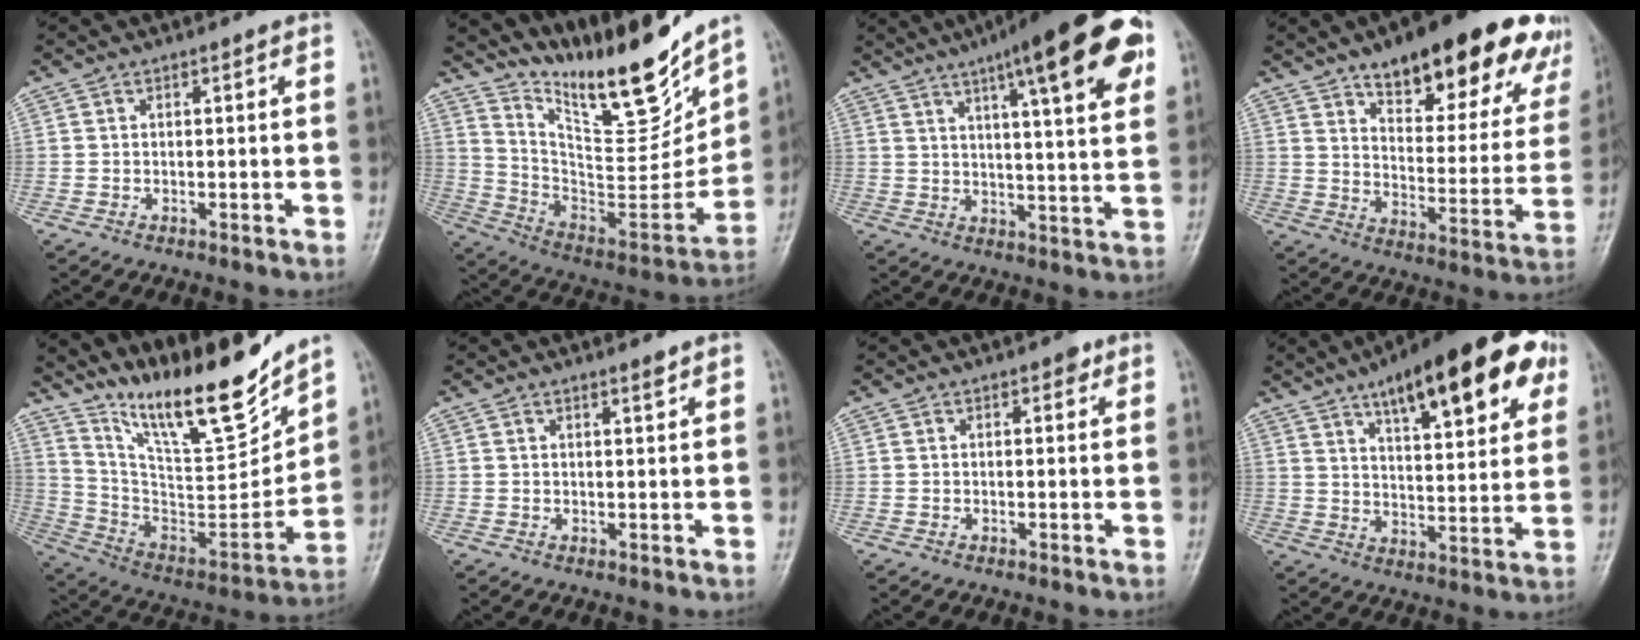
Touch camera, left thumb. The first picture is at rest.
{"total": 21.1, "force": [17.4, 4.1, 11.3], "torque": [-0.135, -0.115, 0.305]}
{"total": 20.5, "force": [9.9, 4.4, 17.4], "torque": [-0.229, -0.008, 0.137]}
{"total": 27.1, "force": [17.4, 10.3, 18.0], "torque": [-0.195, -0.052, 0.240]}
{"total": 21.2, "force": [17.0, 4.3, 12.0], "torque": [-0.157, -0.105, 0.304]}
{"total": 1.1, "force": [0.9, 0.0, 0.6], "torque": [-0.007, -0.008, 0.016]}
{"total": 1.3, "force": [0.6, 0.8, 0.8], "torque": [-0.001, 0.000, 0.005]}
{"total": 22.1, "force": [11.3, 7.5, 17.5], "torque": [-0.221, -0.015, 0.163]}